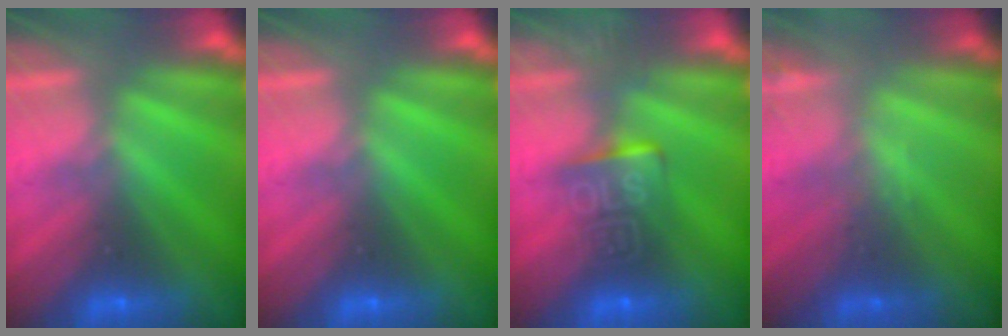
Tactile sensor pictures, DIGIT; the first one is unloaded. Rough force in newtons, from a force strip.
{"total": 0.0}
{"total": 10.8}
{"total": 1.9}